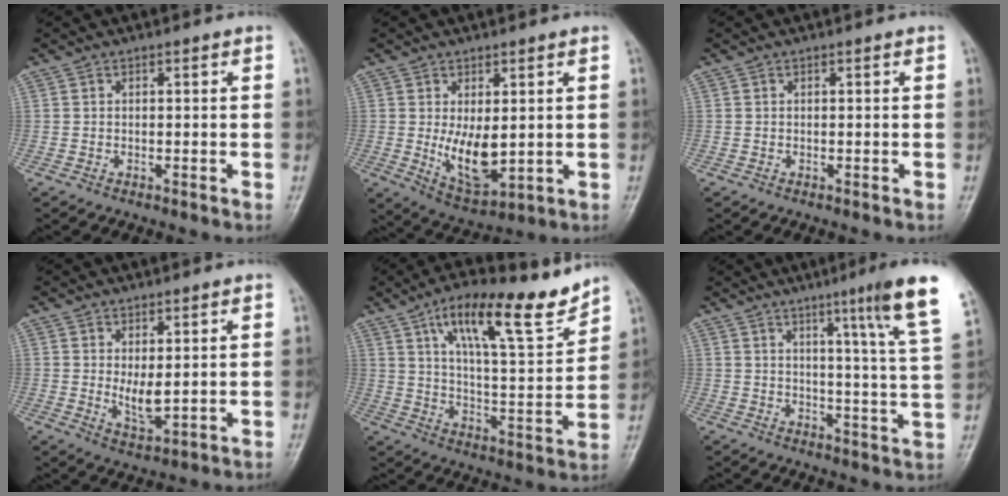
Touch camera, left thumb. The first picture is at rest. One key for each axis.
{"total": 8.6, "fx": 0.4, "fy": 4.2, "fz": 7.5, "tx": -0.109, "ty": -0.026, "tz": 0.027}
{"total": 0.0}
{"total": 4.8, "fx": 0.8, "fy": 2.0, "fz": 4.3, "tx": -0.068, "ty": -0.019, "tz": 0.024}
{"total": 17.5, "fx": 11.8, "fy": 4.5, "fz": 12.1, "tx": -0.167, "ty": -0.061, "tz": 0.197}
{"total": 13.5, "fx": 7.8, "fy": -0.3, "fz": 11.0, "tx": -0.147, "ty": -0.043, "tz": 0.098}